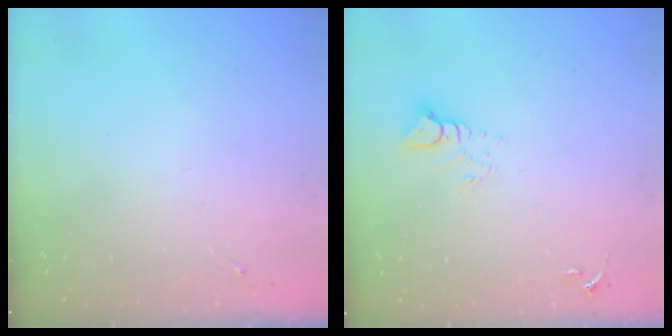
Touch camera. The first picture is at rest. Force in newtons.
{"total": 5.3, "press": 5.3, "slide": 0.3}